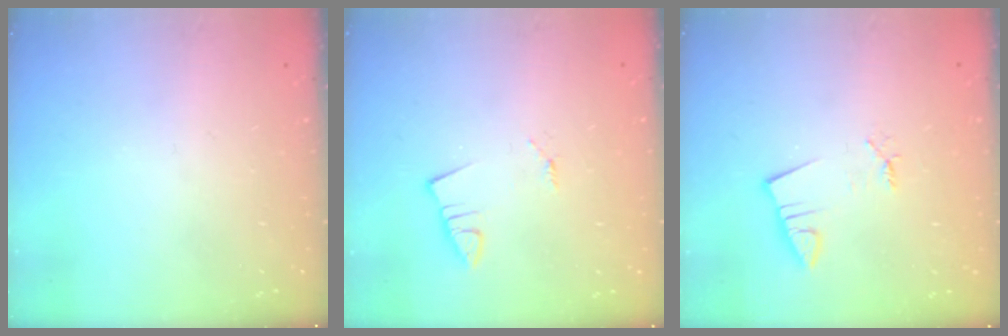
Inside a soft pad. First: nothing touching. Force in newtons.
{"total": 1.2, "press": 1.2, "slide": 0.1}
{"total": 1.4, "press": 1.4, "slide": 0.1}